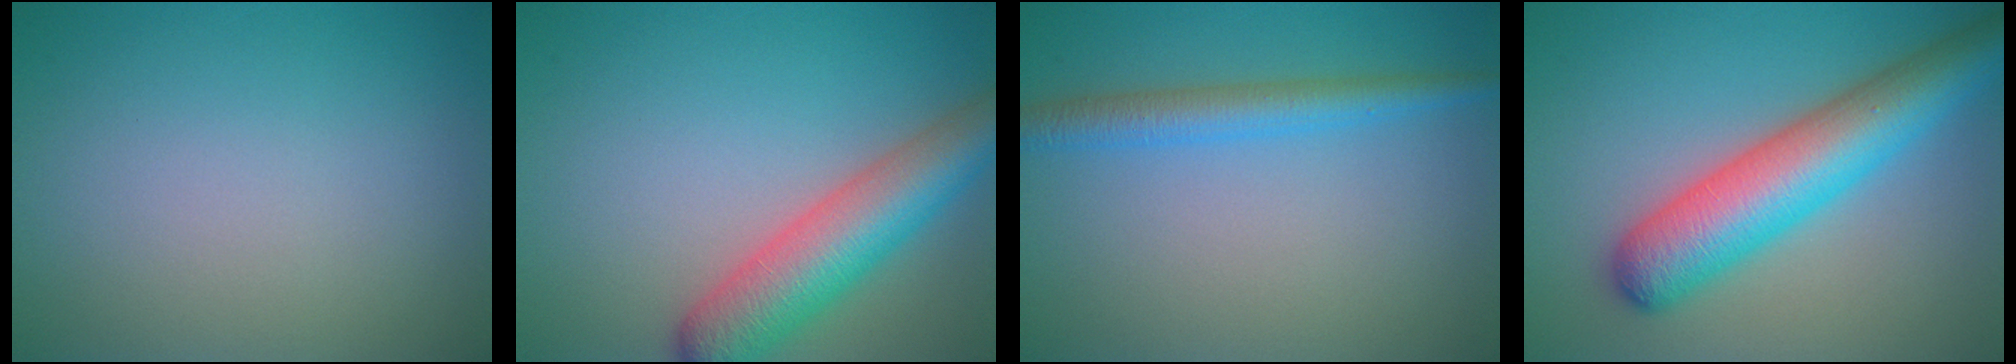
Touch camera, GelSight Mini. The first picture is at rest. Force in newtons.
{"total": 7.0, "press": 7.0, "slide": 0.2}
{"total": 3.1, "press": 3.1, "slide": 0.1}
{"total": 8.4, "press": 8.4, "slide": 0.3}